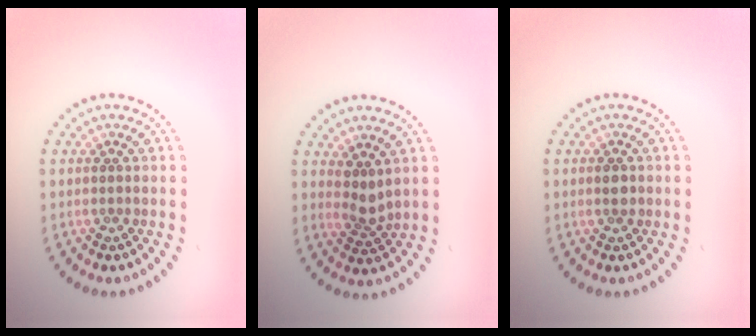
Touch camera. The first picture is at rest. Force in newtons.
{"total": 1.9, "press": 1.5, "slide": 1.3}
{"total": 1.2, "press": 1.1, "slide": 0.2}